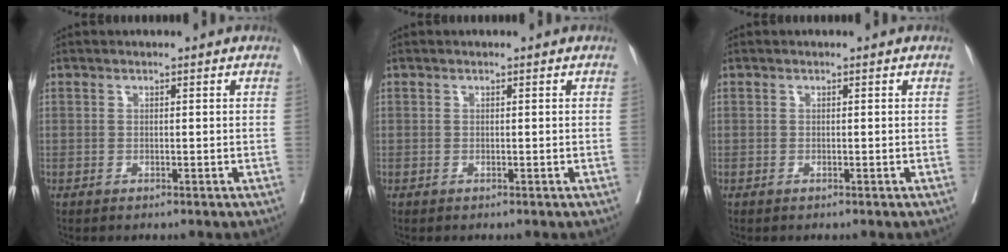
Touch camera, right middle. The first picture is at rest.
{"total": 0.0}
{"total": 0.0}